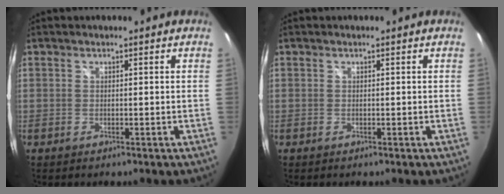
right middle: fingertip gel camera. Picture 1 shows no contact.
{"total": 0.0}